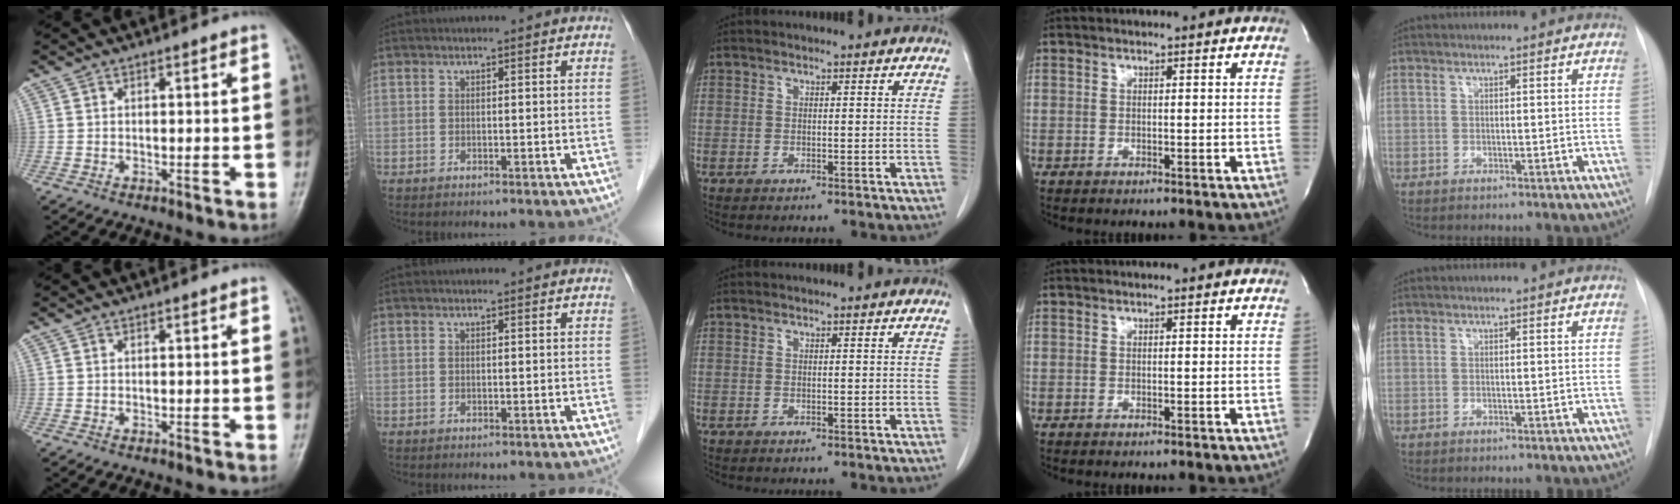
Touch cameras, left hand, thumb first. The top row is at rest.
{}